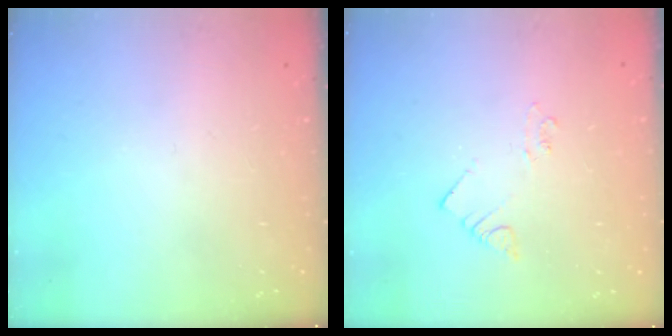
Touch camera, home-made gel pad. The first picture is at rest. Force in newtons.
{"total": 1.9, "press": 1.9, "slide": 0.3}